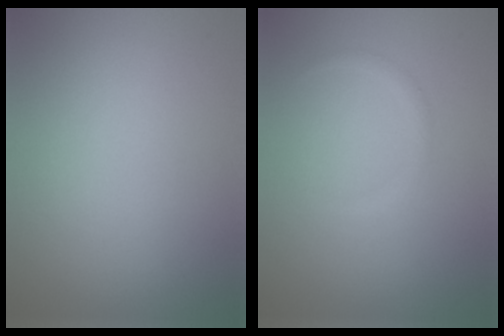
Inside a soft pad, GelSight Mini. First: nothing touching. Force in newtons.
{"total": 0.7, "press": 0.7, "slide": 0.1}